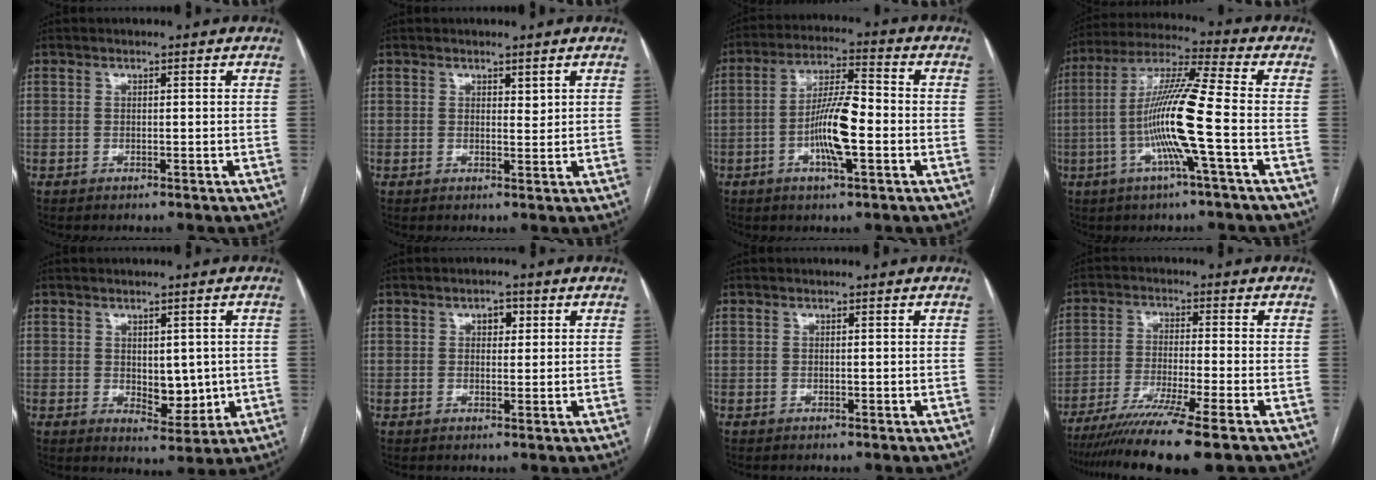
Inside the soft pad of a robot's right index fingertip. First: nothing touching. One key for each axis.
{"total": 1.2, "fx": 0.8, "fy": 0.5, "fz": 0.6, "tx": -0.004, "ty": -0.006, "tz": 0.011}
{"total": 9.7, "fx": -2.5, "fy": 1.6, "fz": 9.2, "tx": -0.175, "ty": 0.006, "tz": -0.049}
{"total": 13.3, "fx": -3.0, "fy": -1.0, "fz": 13.0, "tx": -0.251, "ty": 0.000, "tz": -0.068}
{"total": 5.6, "fx": 0.0, "fy": 3.0, "fz": 4.8, "tx": -0.063, "ty": -0.005, "tz": 0.013}
{"total": 2.3, "fx": 0.9, "fy": 1.4, "fz": 1.6, "tx": -0.020, "ty": 0.007, "tz": 0.012}
{"total": 0.0}
{"total": 12.3, "fx": -9.3, "fy": -1.5, "fz": 7.9, "tx": -0.127, "ty": -0.033, "tz": -0.148}